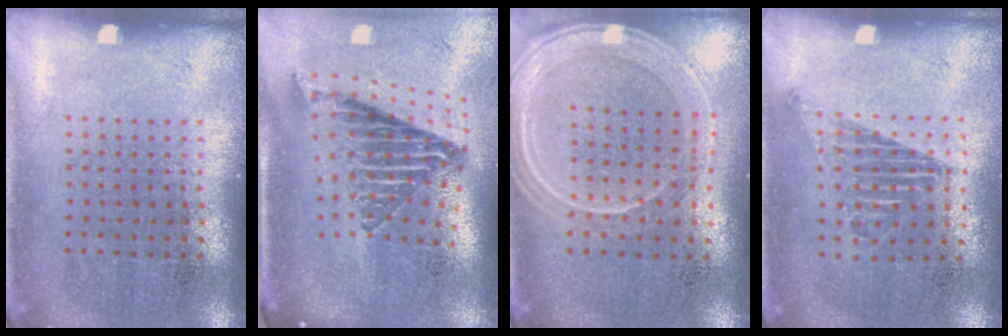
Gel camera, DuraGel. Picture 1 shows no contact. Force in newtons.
{"total": 2.6, "press": 1.6, "slide": 2.0}
{"total": 1.3, "press": 1.3, "slide": 0.1}
{"total": 1.2, "press": 1.0, "slide": 0.7}